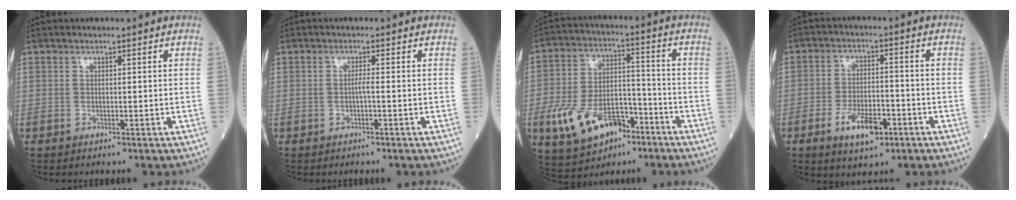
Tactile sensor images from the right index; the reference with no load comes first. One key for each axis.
{"total": 1.0, "fx": -0.3, "fy": -0.1, "fz": 0.9, "tx": -0.016, "ty": 0.001, "tz": -0.007}
{"total": 13.5, "fx": -6.7, "fy": 7.0, "fz": 9.4, "tx": -0.187, "ty": 0.009, "tz": -0.109}
{"total": 7.6, "fx": -3.7, "fy": 3.0, "fz": 5.9, "tx": -0.105, "ty": -0.005, "tz": -0.060}